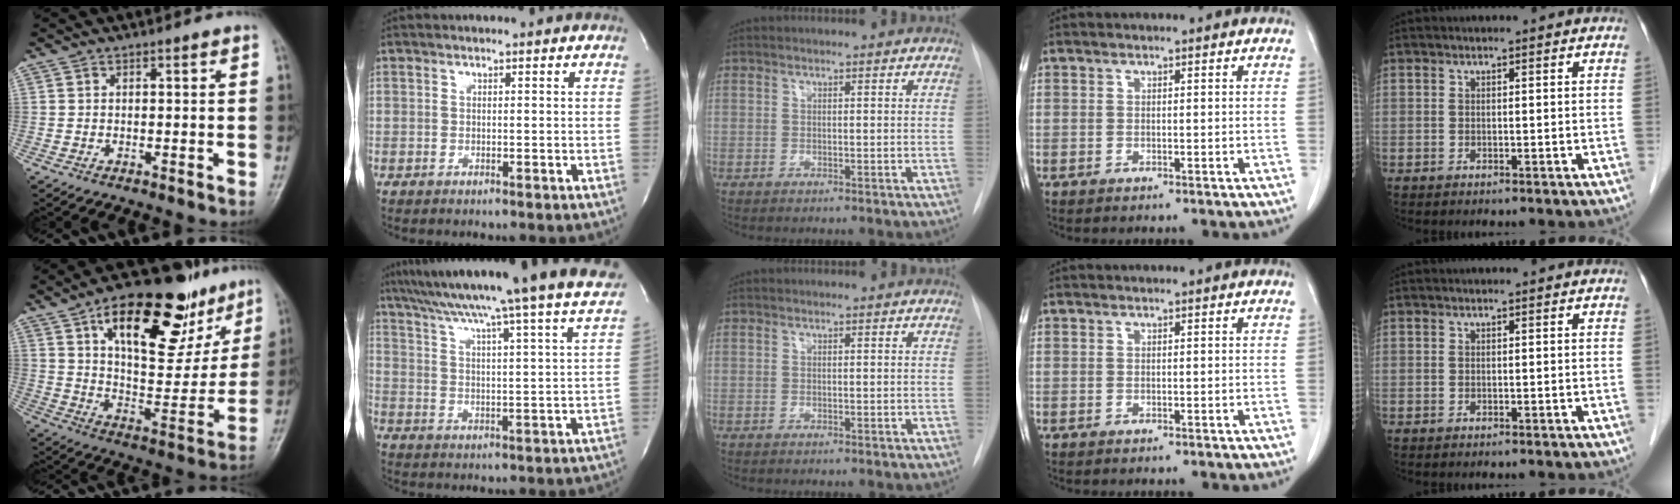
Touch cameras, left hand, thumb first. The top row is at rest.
{"thumb": {"total": 26.6, "force": [14.3, 12.4, 18.8], "torque": [-0.229, -0.032, 0.224]}, "index": {"total": 28.6, "force": [25.3, -2.1, 13.1], "torque": [-0.221, -0.049, 0.336]}}